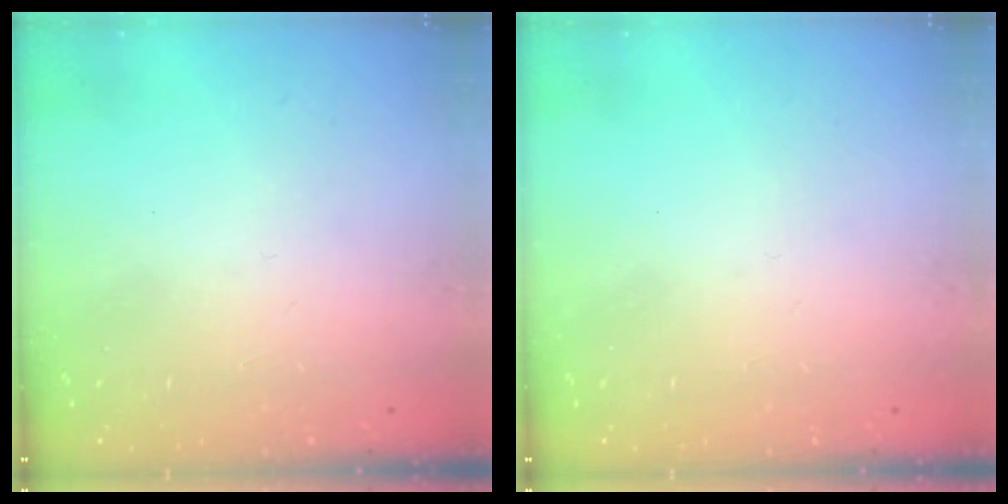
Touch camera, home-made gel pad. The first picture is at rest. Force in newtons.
{"total": 0.0}